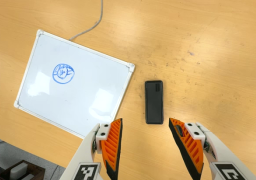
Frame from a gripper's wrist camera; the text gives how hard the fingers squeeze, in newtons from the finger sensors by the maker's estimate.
{"total": 0.0}